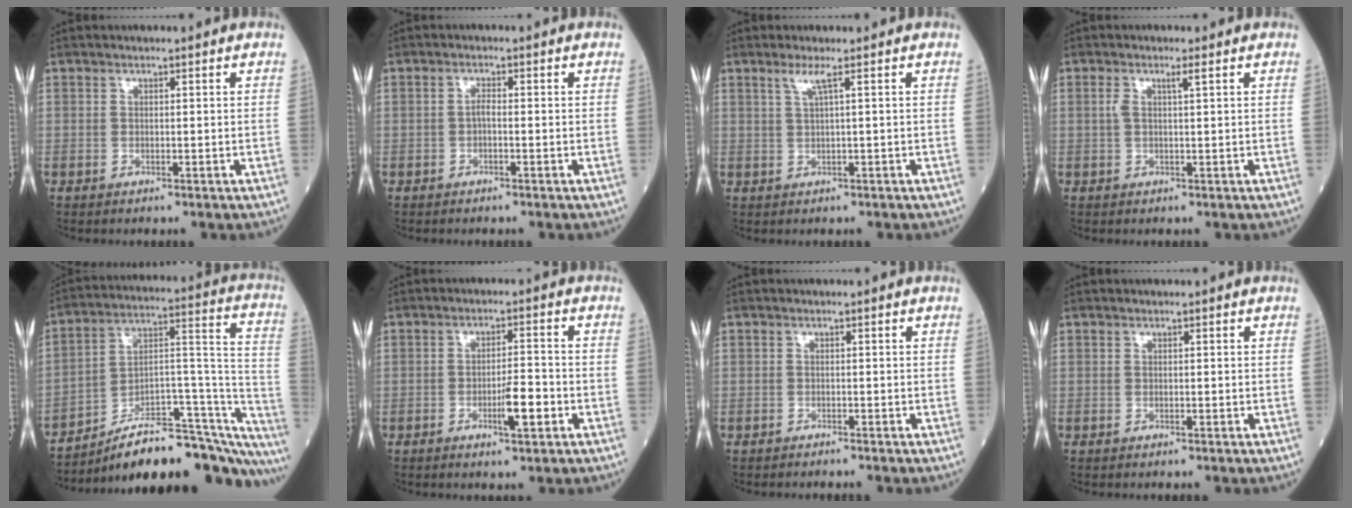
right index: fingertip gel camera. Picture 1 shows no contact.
{"total": 1.1, "force": [-0.4, 0.3, 1.1], "torque": [-0.020, 0.003, -0.010]}
{"total": 1.8, "force": [0.8, -0.4, 1.6], "torque": [-0.039, 0.003, 0.016]}
{"total": 2.1, "force": [0.9, 0.1, 1.9], "torque": [-0.047, 0.013, 0.022]}
{"total": 26.1, "force": [-22.3, 5.5, 12.4], "torque": [-0.102, 0.048, -0.322]}
{"total": 5.1, "force": [-1.9, 0.8, 4.6], "torque": [-0.074, 0.000, -0.029]}
{"total": 0.9, "force": [-0.9, 0.1, 0.1], "torque": [-0.007, -0.001, -0.018]}
{"total": 0.0}